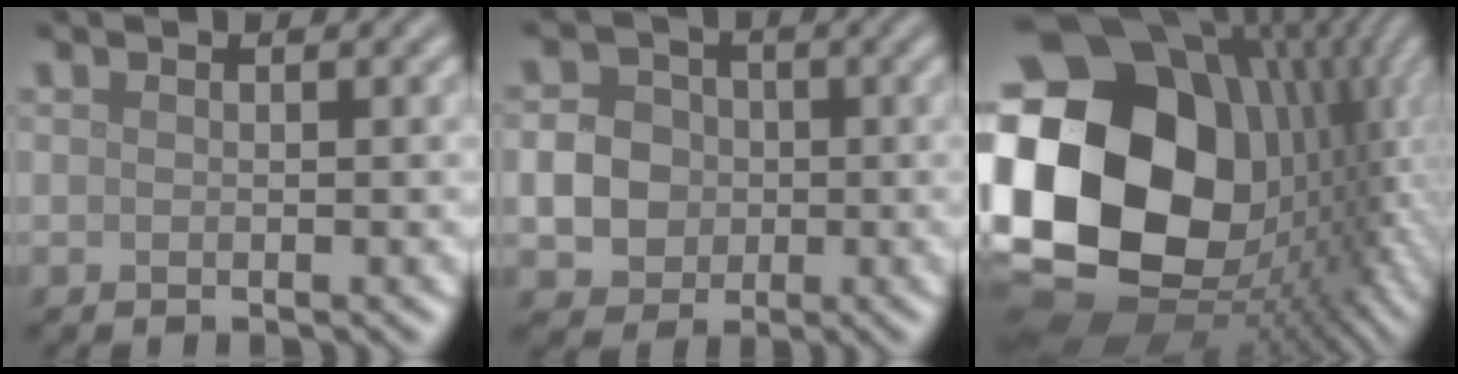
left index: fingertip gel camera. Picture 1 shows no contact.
{"total": 4.0, "force": [-0.5, 3.5, 1.7], "torque": [-0.028, 0.003, -0.011]}
{"total": 22.6, "force": [0.7, 17.2, 14.6], "torque": [-0.328, -0.031, 0.050]}